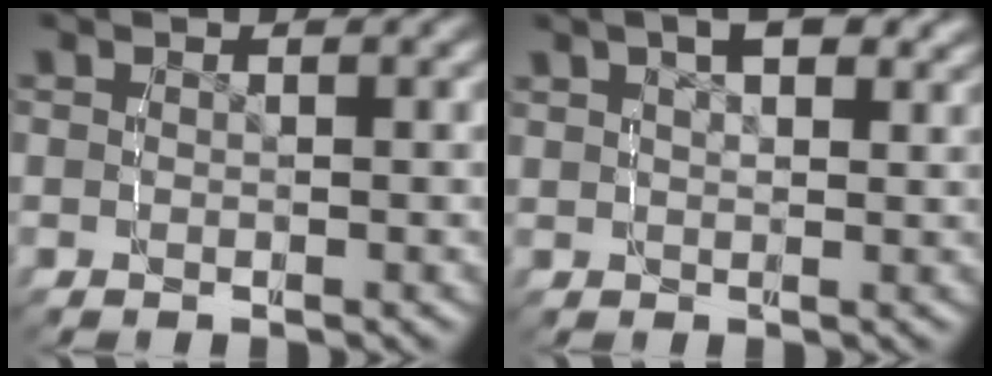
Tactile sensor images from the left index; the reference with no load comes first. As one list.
[{"total": 3.6, "force": [2.1, 1.4, 2.5], "torque": [-0.023, 0.009, 0.037]}]